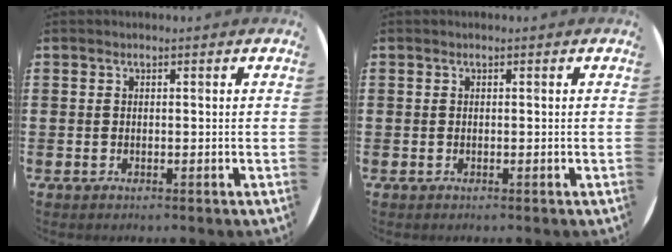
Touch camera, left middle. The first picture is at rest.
{"total": 0.0}